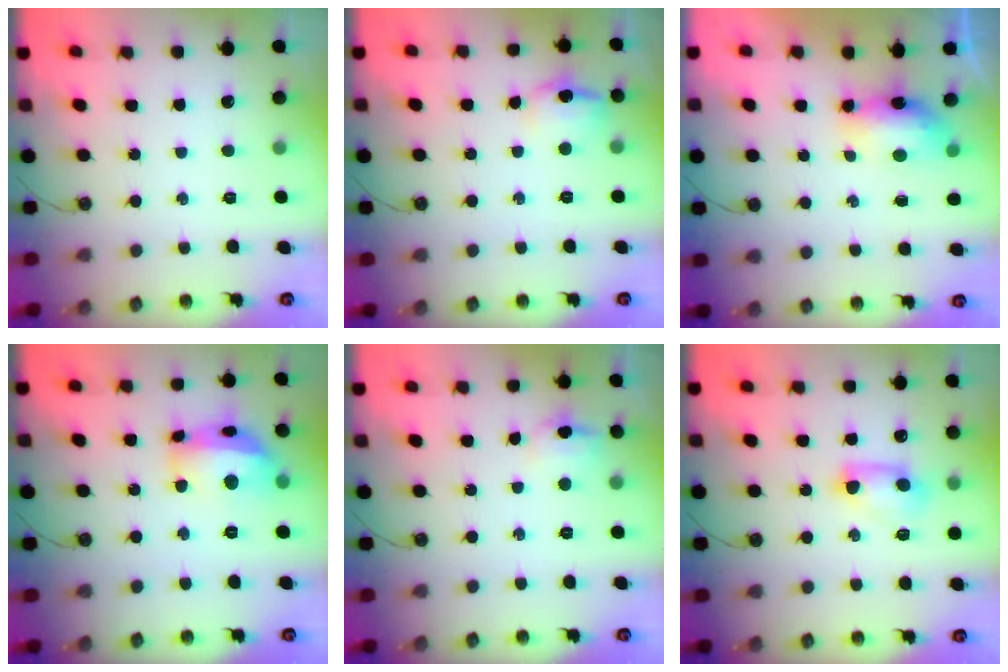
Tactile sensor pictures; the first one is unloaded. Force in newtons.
{"total": 9.8, "press": 9.8, "slide": 1.2}
{"total": 7.2, "press": 7.2, "slide": 0.7}
{"total": 15.6, "press": 15.4, "slide": 1.9}
{"total": 6.7, "press": 6.6, "slide": 1.2}
{"total": 7.4, "press": 7.3, "slide": 1.0}